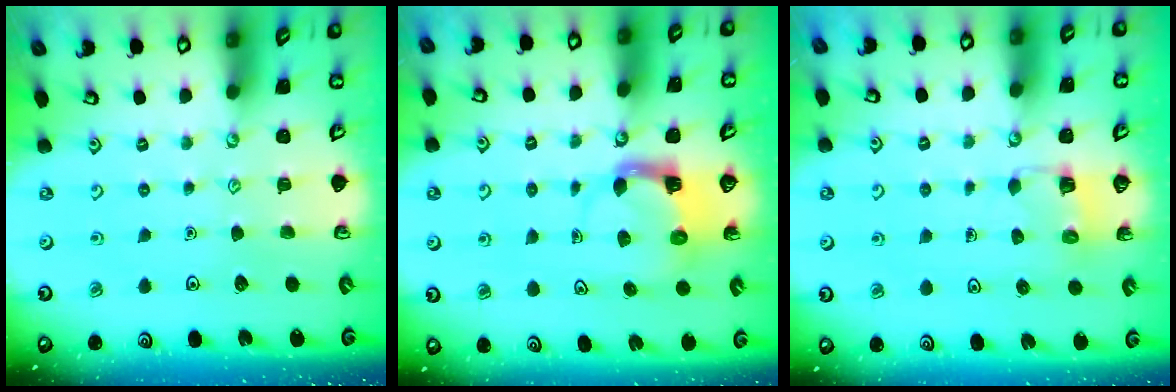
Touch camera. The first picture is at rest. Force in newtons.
{"total": 3.8, "press": 3.7, "slide": 0.6}
{"total": 3.1, "press": 3.1, "slide": 0.2}